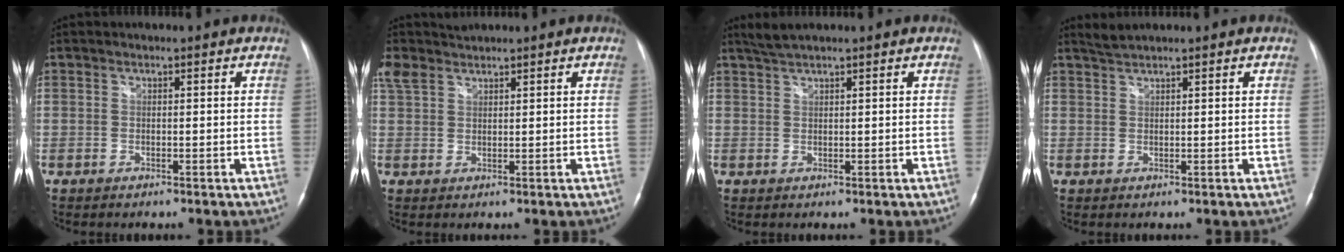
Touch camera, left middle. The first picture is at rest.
{"total": 3.0, "force": [2.9, 0.7, 0.3], "torque": [-0.023, 0.021, 0.064]}
{"total": 2.4, "force": [2.1, -0.2, 1.0], "torque": [-0.026, 0.010, 0.044]}
{"total": 1.7, "force": [1.6, -0.4, 0.3], "torque": [-0.007, 0.007, 0.036]}